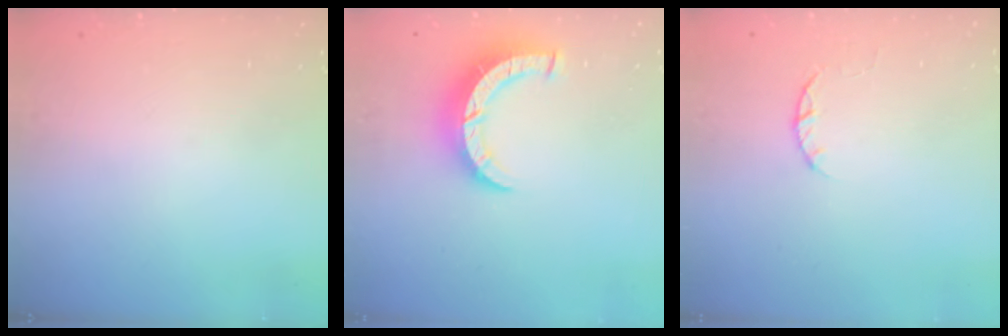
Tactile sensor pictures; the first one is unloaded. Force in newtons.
{"total": 8.4, "press": 8.4, "slide": 0.3}
{"total": 2.5, "press": 2.4, "slide": 0.4}